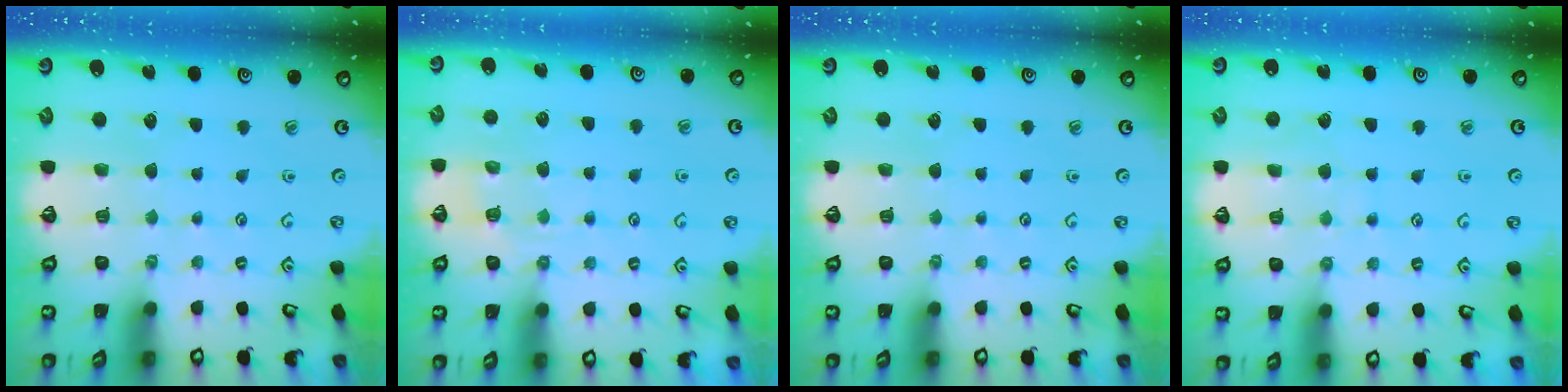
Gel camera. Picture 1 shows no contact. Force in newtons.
{"total": 5.9, "press": 5.8, "slide": 1.0}
{"total": 0.0}
{"total": 5.4, "press": 5.4, "slide": 0.5}